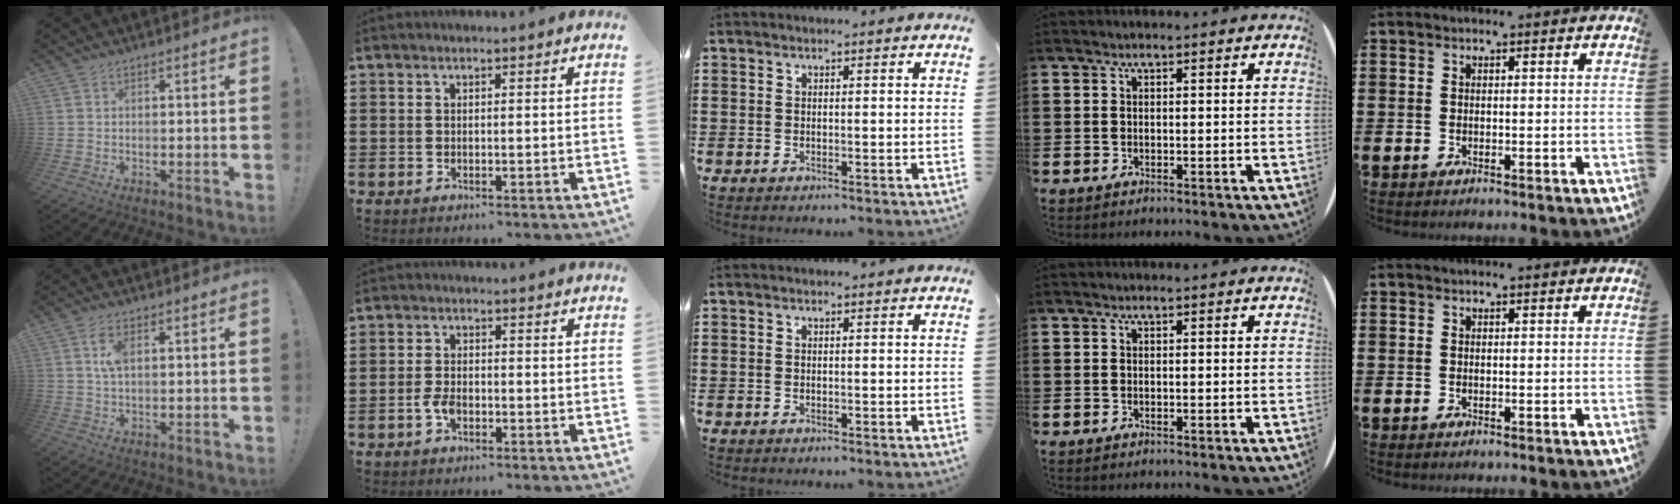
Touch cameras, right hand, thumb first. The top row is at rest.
{"thumb": {"total": 4.8, "force": [1.3, 2.2, 4.0], "torque": [-0.074, 0.005, 0.021]}, "index": {"total": 2.6, "force": [-1.2, 1.2, 2.0], "torque": [-0.053, -0.006, -0.025]}}